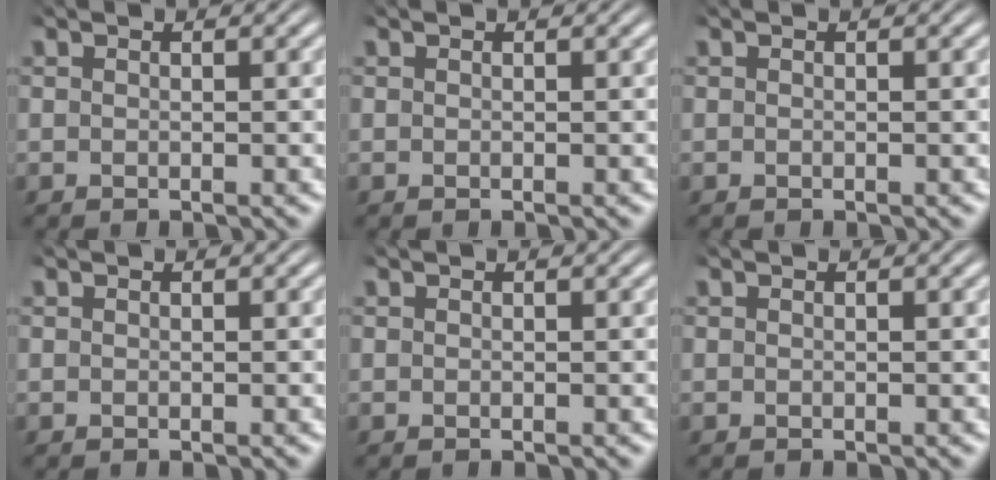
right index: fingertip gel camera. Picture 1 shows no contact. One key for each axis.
{"total": 0.0}
{"total": 0.0}
{"total": 0.0}
{"total": 0.0}
{"total": 0.0}